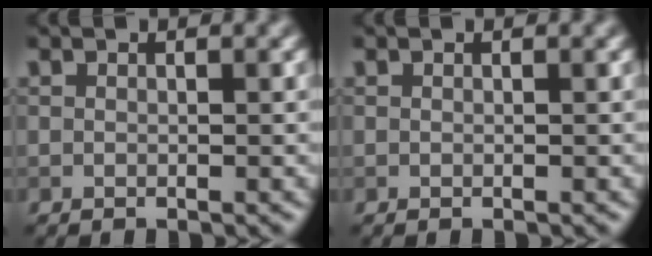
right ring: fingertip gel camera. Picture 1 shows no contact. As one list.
[{"total": 0.0}]